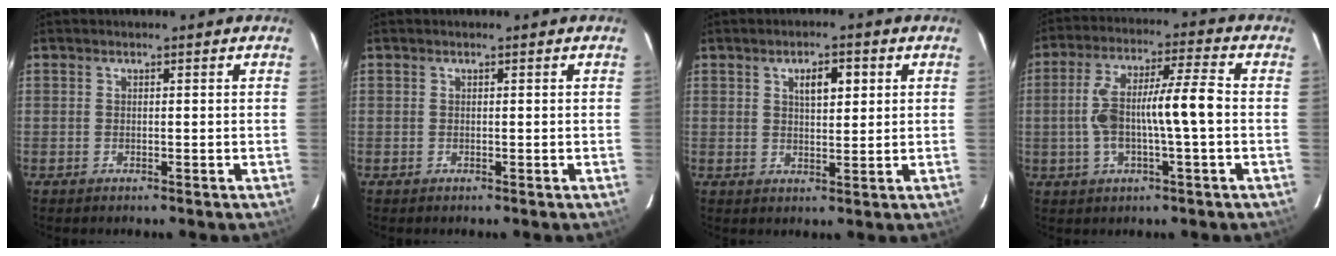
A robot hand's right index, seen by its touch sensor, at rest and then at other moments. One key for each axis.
{"total": 0.0}
{"total": 4.4, "fx": 1.7, "fy": 1.5, "fz": 3.8, "tx": -0.063, "ty": 0.006, "tz": 0.028}
{"total": 11.3, "fx": -0.9, "fy": 1.3, "fz": 11.2, "tx": -0.209, "ty": 0.023, "tz": -0.017}